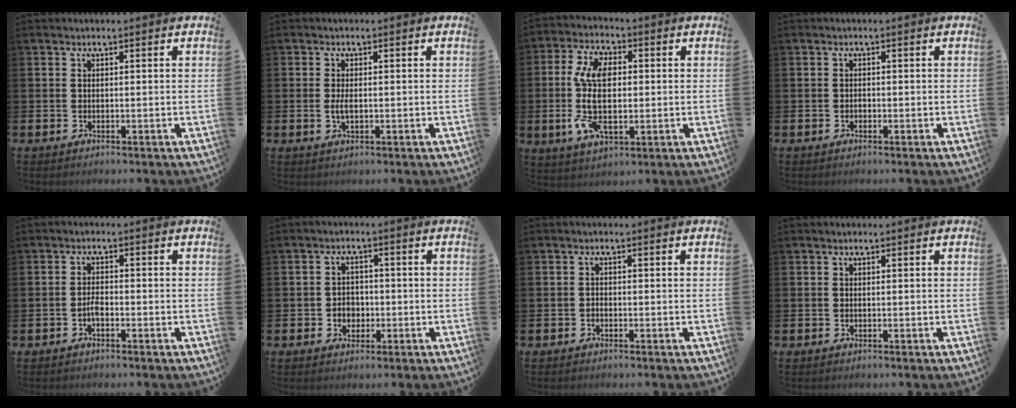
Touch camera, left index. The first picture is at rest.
{"total": 2.0, "force": [0.0, 0.8, 1.8], "torque": [-0.029, -0.002, -0.002]}
{"total": 10.9, "force": [0.4, 5.8, 9.3], "torque": [-0.188, -0.001, 0.002]}
{"total": 0.6, "force": [-0.4, 0.4, 0.2], "torque": [-0.006, 0.002, -0.008]}
{"total": 1.6, "force": [-1.3, 0.4, 0.9], "torque": [-0.012, 0.000, -0.026]}
{"total": 2.6, "force": [-0.6, 2.3, 1.0], "torque": [-0.010, 0.001, -0.018]}
{"total": 1.2, "force": [-1.1, 0.1, -0.4], "torque": [0.011, -0.001, -0.024]}
{"total": 0.0}